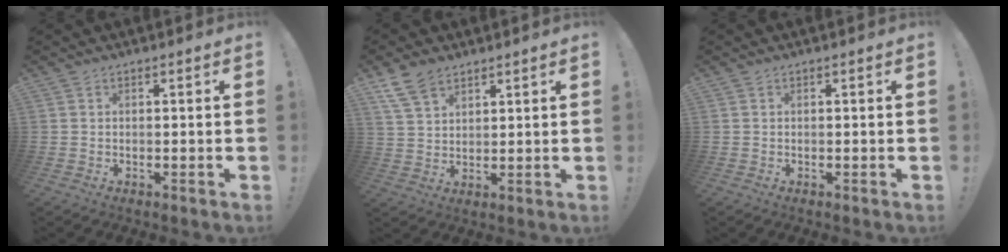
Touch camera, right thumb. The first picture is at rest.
{"total": 8.1, "force": [5.6, 4.5, 3.7], "torque": [-0.080, -0.016, 0.113]}
{"total": 0.0}